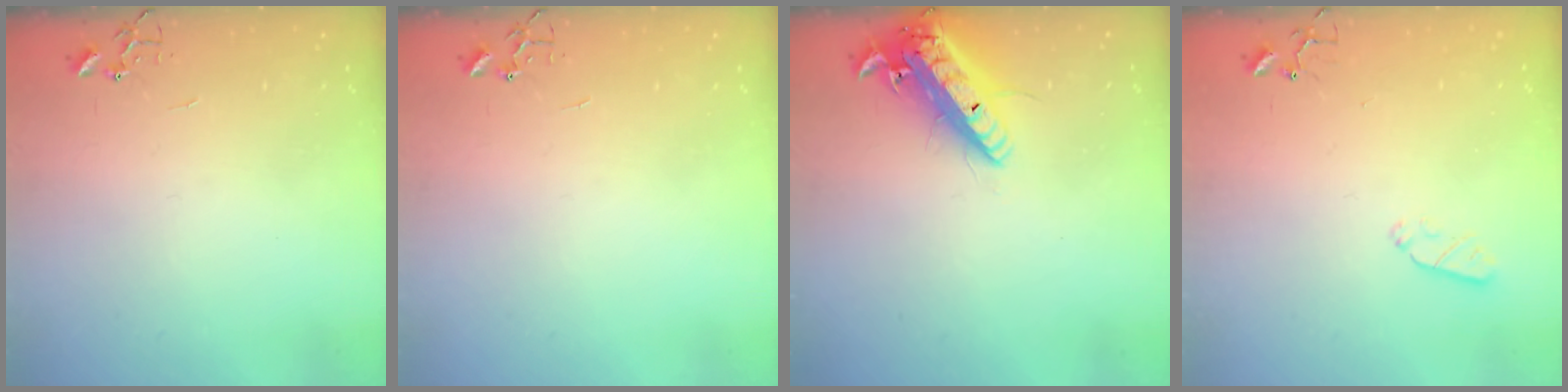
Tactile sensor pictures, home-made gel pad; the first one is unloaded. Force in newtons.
{"total": 0.0}
{"total": 17.1, "press": 16.8, "slide": 3.3}
{"total": 4.2, "press": 4.1, "slide": 1.0}